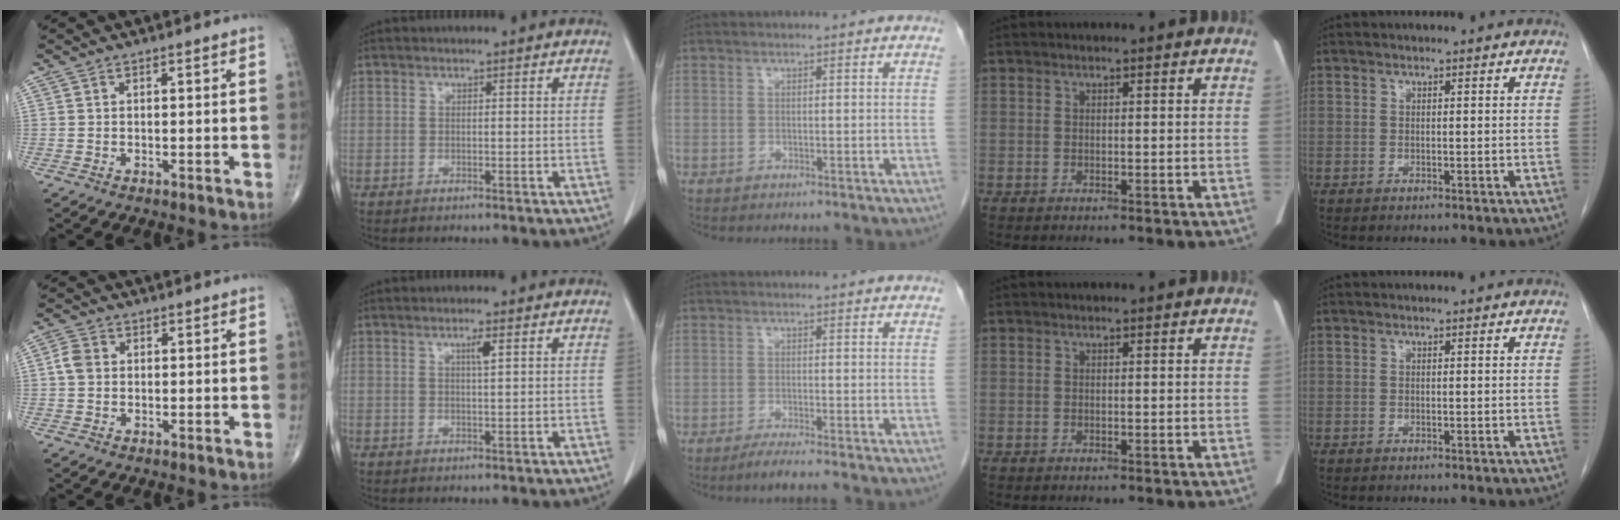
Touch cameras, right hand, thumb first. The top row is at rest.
{"thumb": {"total": 3.2, "force": [0.2, 2.6, 1.9], "torque": [-0.036, 0.008, -0.002]}, "index": {"total": 1.7, "force": [0.7, 0.0, 1.6], "torque": [-0.029, -0.001, 0.012]}, "middle": {"total": 3.1, "force": [-2.5, -0.5, 1.8], "torque": [-0.034, -0.006, -0.044]}}